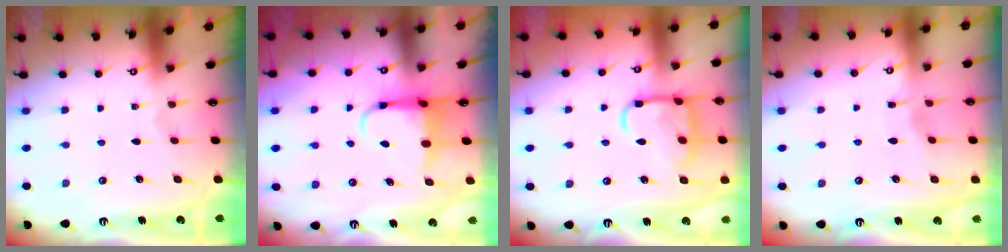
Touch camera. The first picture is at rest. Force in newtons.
{"total": 5.5, "press": 5.5, "slide": 0.9}
{"total": 13.8, "press": 13.7, "slide": 1.1}
{"total": 2.8, "press": 2.8, "slide": 0.4}